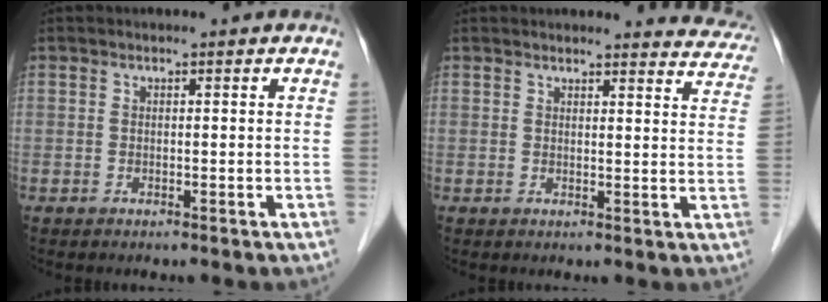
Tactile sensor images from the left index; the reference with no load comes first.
{"total": 7.7, "force": [7.6, 0.2, 0.8], "torque": [-0.004, -0.035, 0.067]}